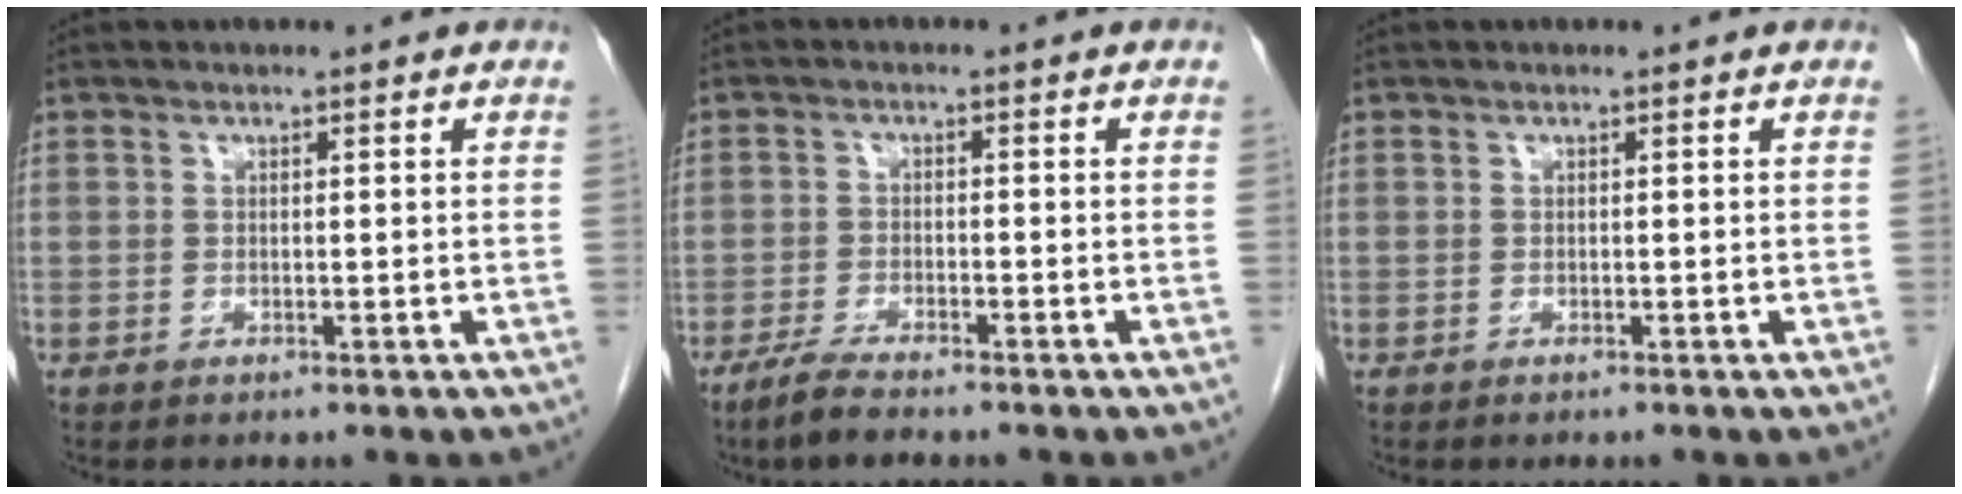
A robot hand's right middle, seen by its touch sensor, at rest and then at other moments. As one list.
[{"total": 4.4, "force": [-3.5, 0.6, 2.7], "torque": [-0.056, -0.009, -0.061]}, {"total": 0.0}]